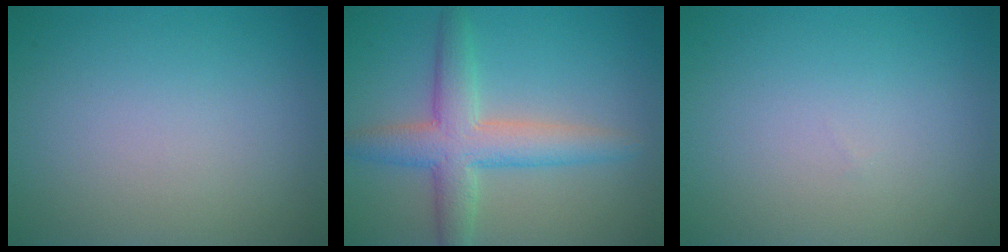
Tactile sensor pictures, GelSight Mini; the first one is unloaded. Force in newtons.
{"total": 4.4, "press": 4.4, "slide": 0.3}
{"total": 0.0}